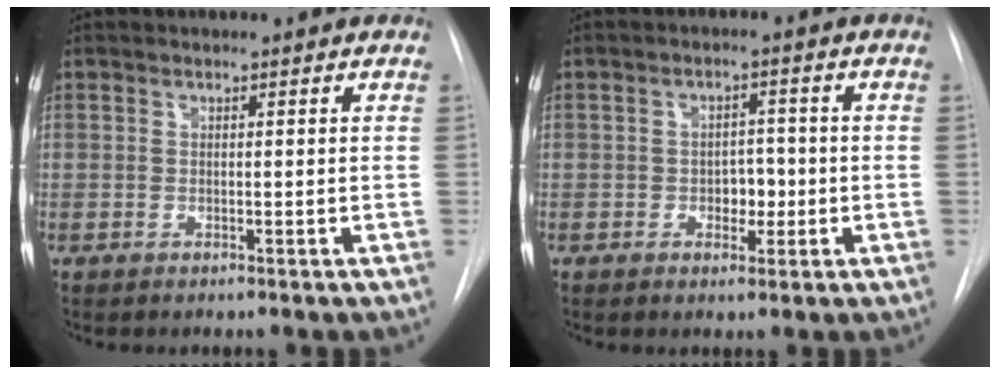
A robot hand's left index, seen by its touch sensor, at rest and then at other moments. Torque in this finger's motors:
{"motor_torque": [0.22, -0.11, 0.05, 0.02]}